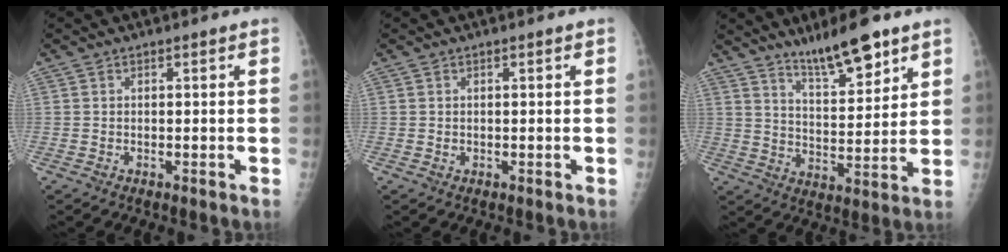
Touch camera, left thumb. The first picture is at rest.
{"total": 0.6, "force": [0.2, 0.3, 0.5], "torque": [-0.003, 0.000, 0.005]}
{"total": 11.7, "force": [8.4, 2.8, 7.6], "torque": [-0.109, -0.057, 0.147]}